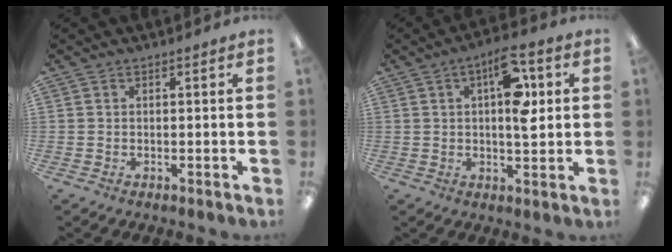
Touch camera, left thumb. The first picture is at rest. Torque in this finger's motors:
{"motor_torque": [1.06, 0.47, -0.36, 0.06, 0.06]}